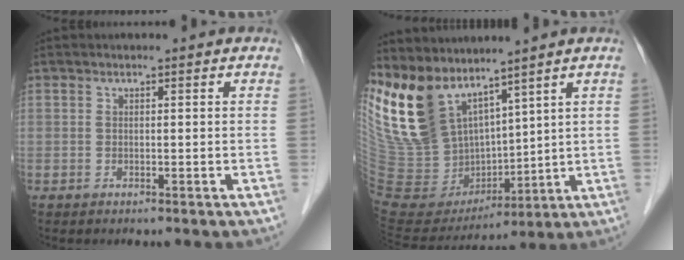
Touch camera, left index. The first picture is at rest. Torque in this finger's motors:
{"motor_torque": [0.58, -0.72, 0.14, 0.00]}